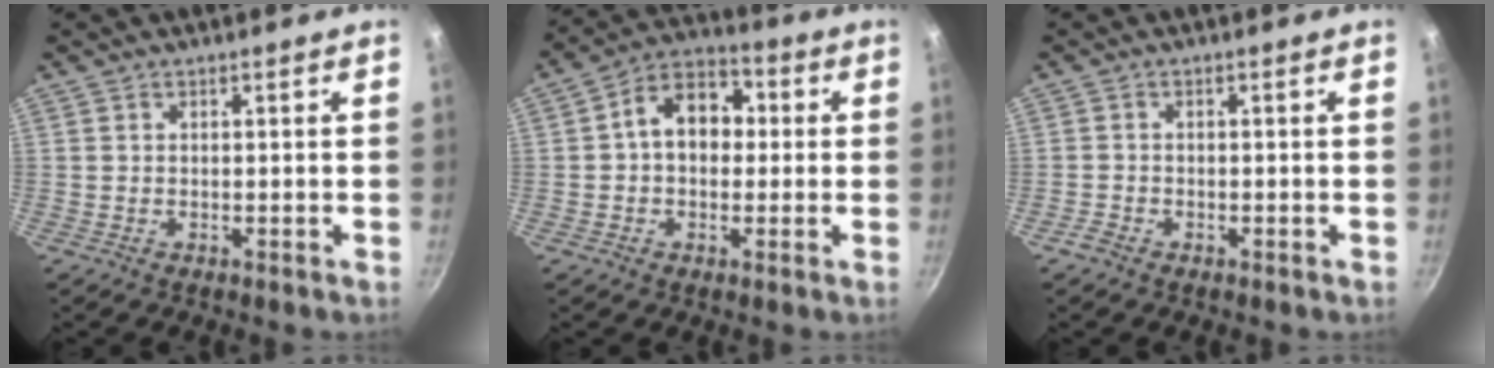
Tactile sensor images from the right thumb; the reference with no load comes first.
{"total": 10.6, "force": [0.9, 7.8, 7.1], "torque": [-0.066, 0.030, -0.006]}
{"total": 1.8, "force": [-1.3, 1.1, 0.7], "torque": [-0.019, 0.009, -0.027]}